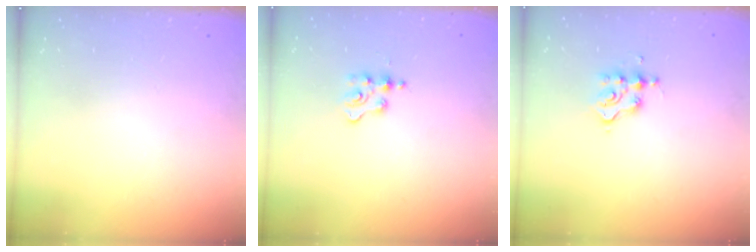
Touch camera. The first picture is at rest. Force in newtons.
{"total": 2.1, "press": 2.1, "slide": 0.4}
{"total": 3.7, "press": 3.7, "slide": 0.3}